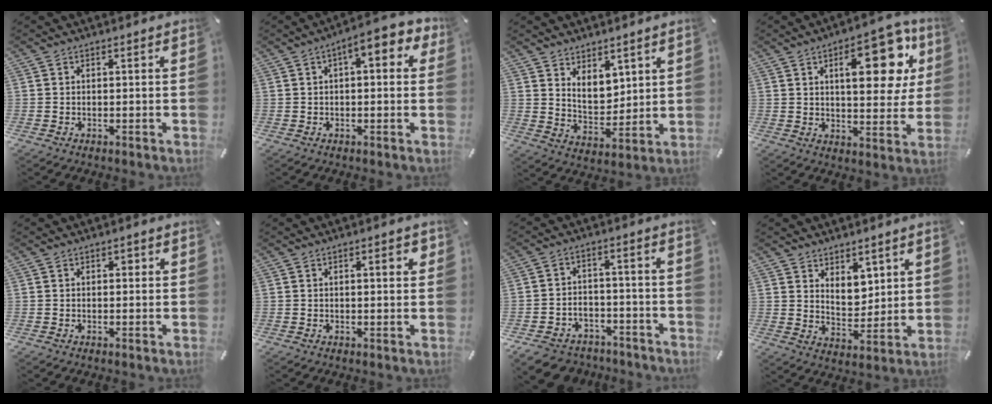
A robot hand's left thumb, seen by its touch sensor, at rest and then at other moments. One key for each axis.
{"total": 7.7, "fx": 2.9, "fy": 2.9, "fz": 6.6, "tx": -0.088, "ty": -0.014, "tz": 0.041}
{"total": 6.9, "fx": 4.9, "fy": 4.6, "fz": 1.7, "tx": -0.034, "ty": -0.031, "tz": 0.092}
{"total": 18.9, "fx": 7.1, "fy": 8.5, "fz": 15.3, "tx": -0.207, "ty": -0.014, "tz": 0.108}
{"total": 1.2, "fx": 0.4, "fy": 0.8, "fz": 0.8, "tx": -0.009, "ty": 0.002, "tz": 0.003}
{"total": 2.7, "fx": 0.9, "fy": 0.8, "fz": 2.3, "tx": -0.031, "ty": 0.000, "tz": 0.009}
{"total": 7.9, "fx": -5.9, "fy": 4.6, "fz": 2.4, "tx": -0.041, "ty": 0.036, "tz": -0.110}
{"total": 6.5, "fx": 4.6, "fy": 4.4, "fz": 1.5, "tx": -0.020, "ty": -0.029, "tz": 0.084}